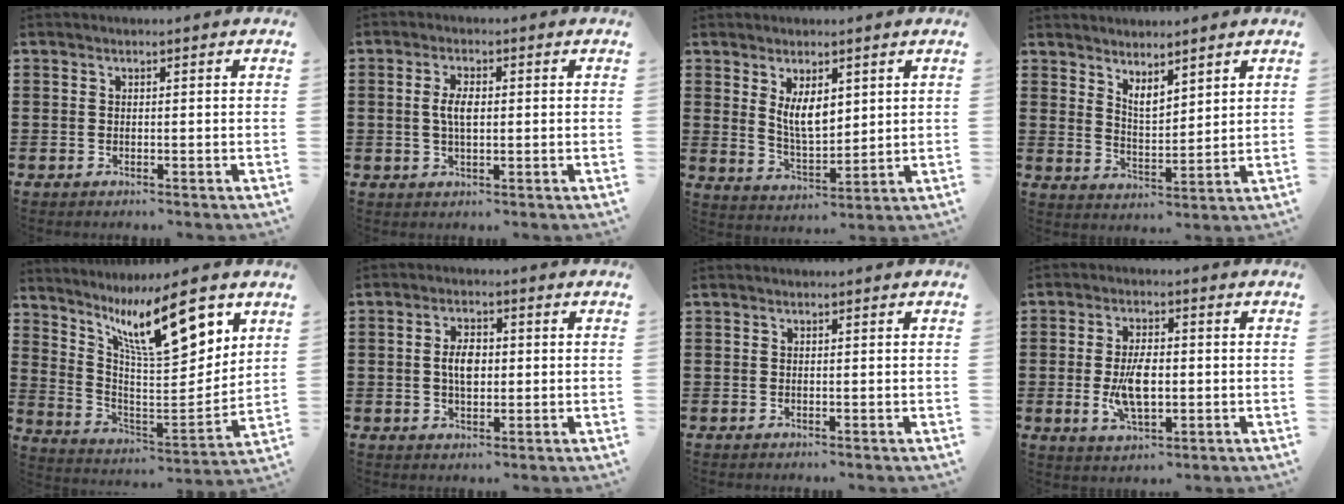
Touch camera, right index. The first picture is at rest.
{"total": 3.6, "force": [0.2, 1.4, 3.3], "torque": [-0.073, 0.002, -0.001]}
{"total": 5.6, "force": [2.3, 2.5, 4.4], "torque": [-0.085, -0.004, 0.040]}
{"total": 3.5, "force": [3.4, 0.6, 0.8], "torque": [-0.026, -0.009, 0.063]}
{"total": 13.2, "force": [8.1, 3.7, 9.7], "torque": [-0.172, -0.028, 0.137]}
{"total": 4.2, "force": [0.1, 2.3, 3.5], "torque": [-0.062, 0.006, -0.002]}
{"total": 0.0}
{"total": 7.0, "force": [-0.8, 3.3, 6.1], "torque": [-0.135, -0.004, -0.018]}